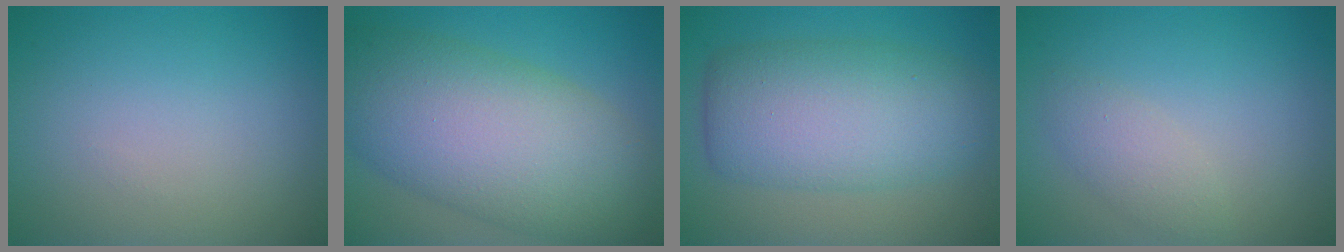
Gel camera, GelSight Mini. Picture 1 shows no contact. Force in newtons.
{"total": 12.1, "press": 12.1, "slide": 0.4}
{"total": 8.3, "press": 8.3, "slide": 0.4}
{"total": 1.9, "press": 1.9, "slide": 0.0}